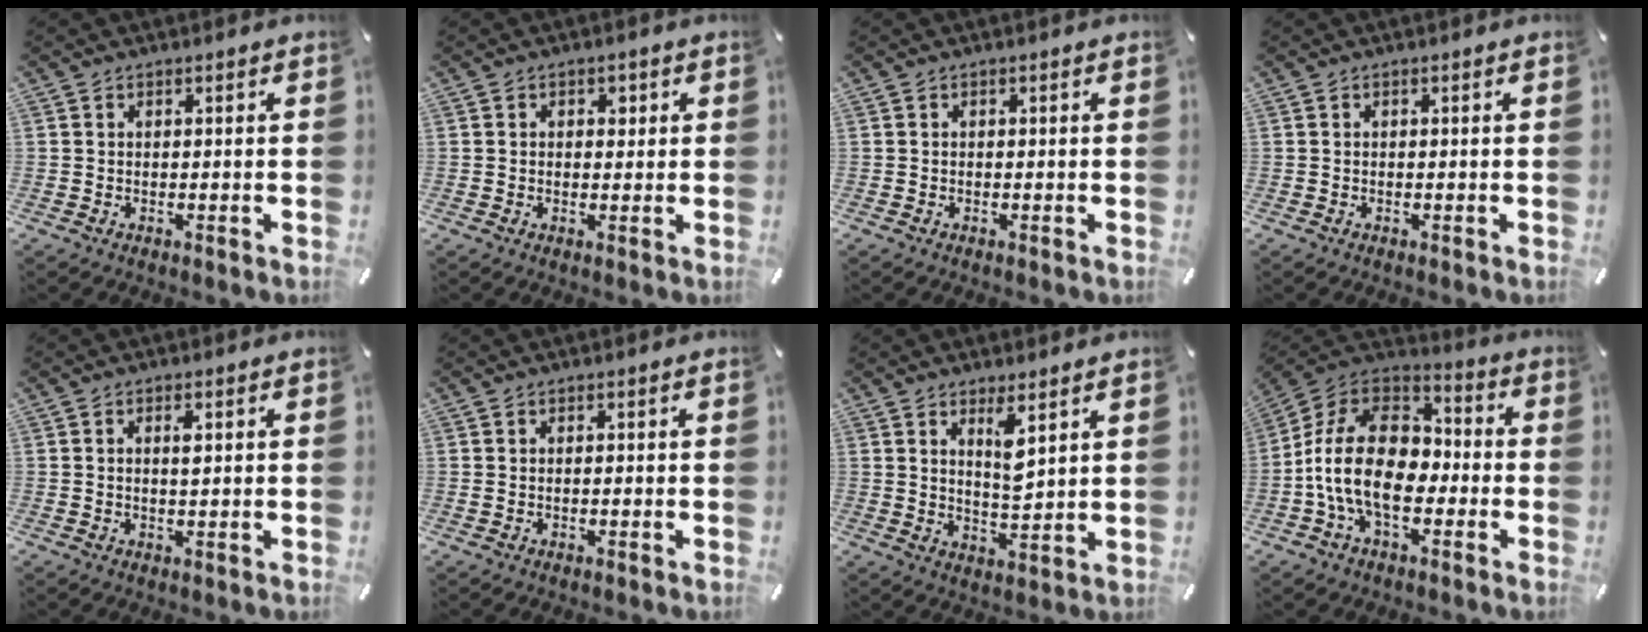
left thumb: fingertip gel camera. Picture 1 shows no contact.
{"total": 2.0, "force": [0.4, 1.6, 1.1], "torque": [-0.008, 0.001, 0.001]}
{"total": 0.0}
{"total": 0.0}
{"total": 2.2, "force": [0.5, 0.8, 2.0], "torque": [-0.033, 0.000, 0.004]}
{"total": 0.5, "force": [-0.1, 0.3, 0.4], "torque": [-0.009, 0.000, -0.002]}
{"total": 6.4, "force": [3.8, 1.7, 4.8], "torque": [-0.082, -0.023, 0.061]}
{"total": 18.0, "force": [-5.1, 11.6, 12.8], "torque": [-0.257, 0.033, -0.090]}